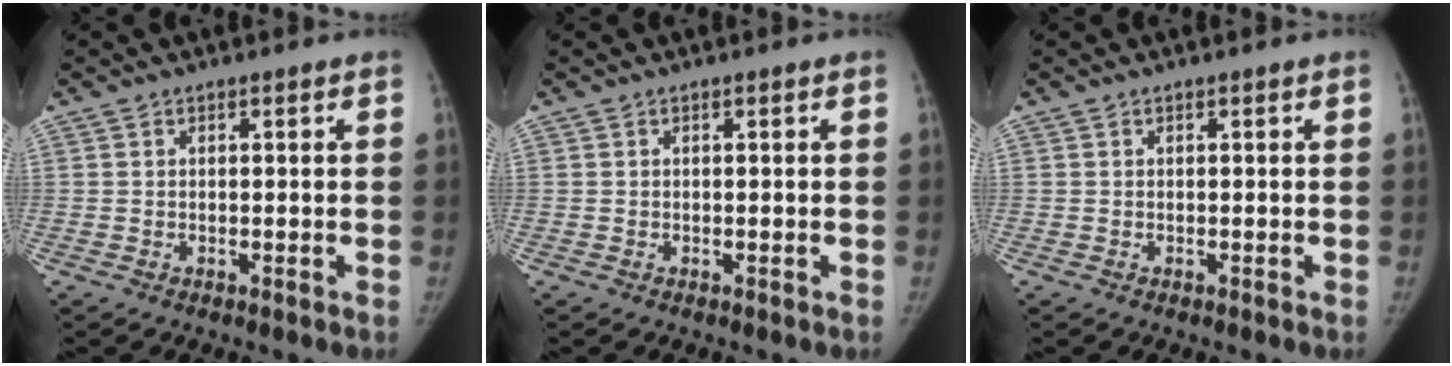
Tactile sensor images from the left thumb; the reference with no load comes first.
{"total": 0.0}
{"total": 0.0}